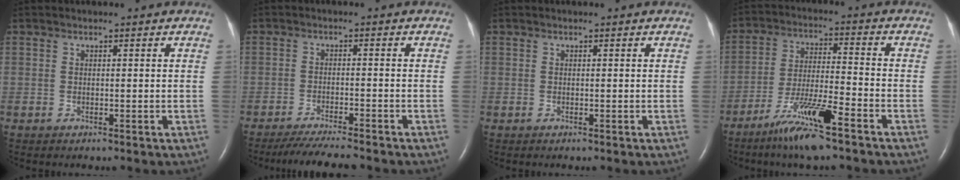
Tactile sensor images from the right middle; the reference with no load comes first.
{"total": 7.6, "force": [-6.9, 0.1, 3.4], "torque": [-0.054, -0.024, -0.111]}
{"total": 0.0}
{"total": 10.4, "force": [-6.9, 0.2, 7.8], "torque": [-0.153, -0.026, -0.127]}